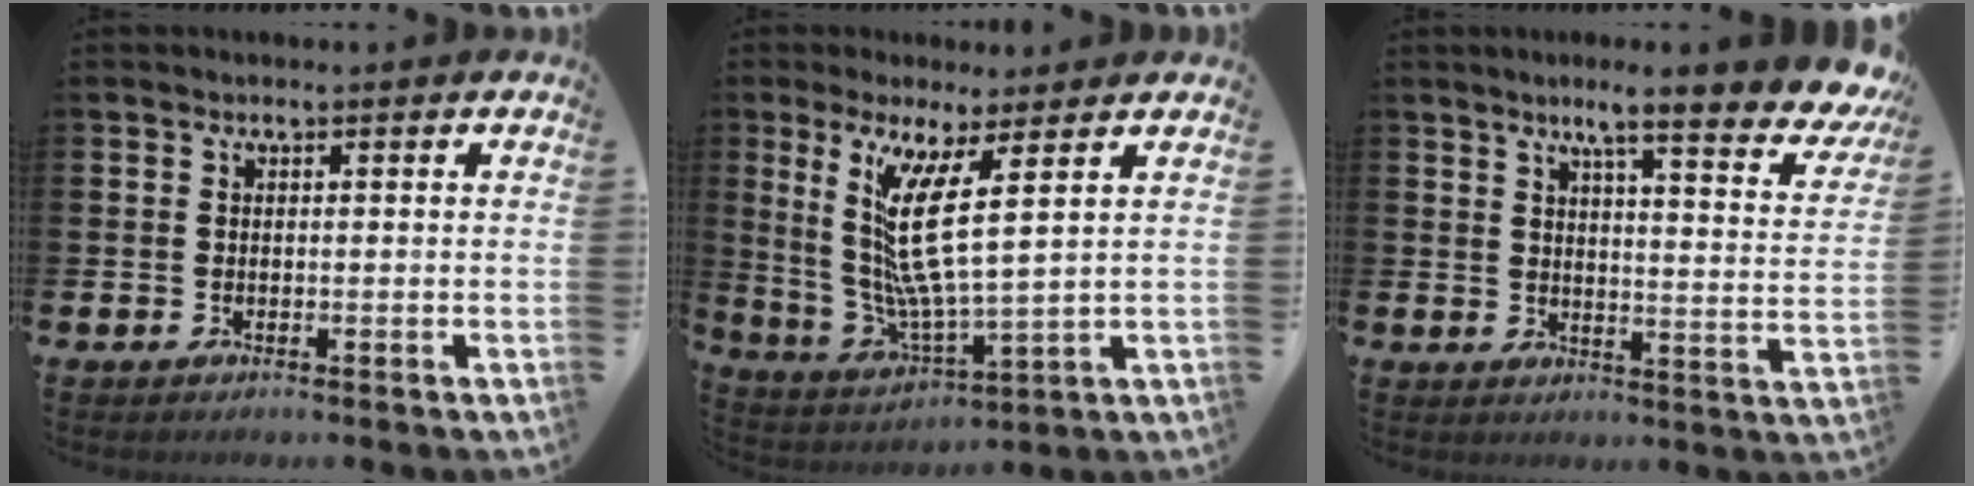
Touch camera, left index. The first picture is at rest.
{"total": 11.0, "force": [5.6, 1.7, 9.4], "torque": [-0.183, -0.028, 0.098]}
{"total": 7.6, "force": [6.1, 0.5, 4.4], "torque": [-0.079, -0.051, 0.094]}